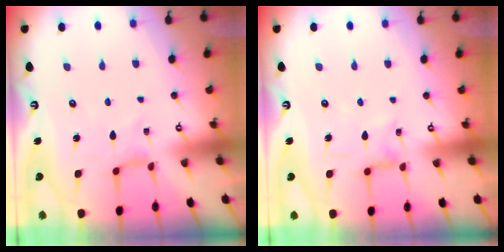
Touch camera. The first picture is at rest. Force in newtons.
{"total": 1.7, "press": 1.6, "slide": 0.2}